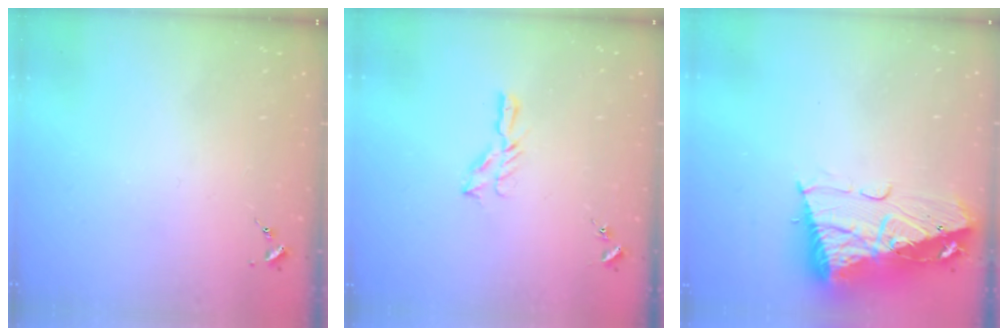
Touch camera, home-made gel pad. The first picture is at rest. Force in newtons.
{"total": 5.1, "press": 5.1, "slide": 0.5}
{"total": 16.3, "press": 16.1, "slide": 2.0}